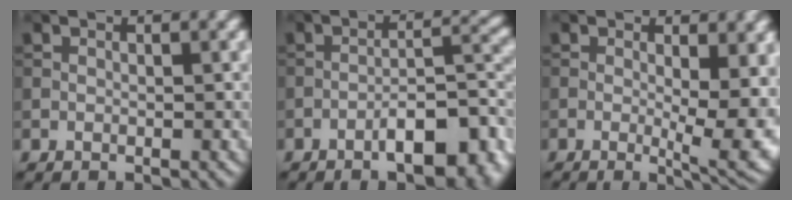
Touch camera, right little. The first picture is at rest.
{"total": 8.0, "force": [-4.4, 2.5, 6.2], "torque": [-0.081, 0.009, -0.065]}
{"total": 7.1, "force": [-0.4, 2.1, 6.7], "torque": [-0.089, -0.014, -0.003]}